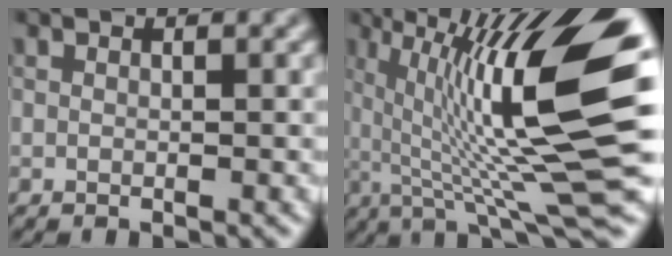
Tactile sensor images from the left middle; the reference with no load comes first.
{"total": 14.7, "force": [2.0, 2.7, 14.3], "torque": [-0.218, 0.016, 0.033]}